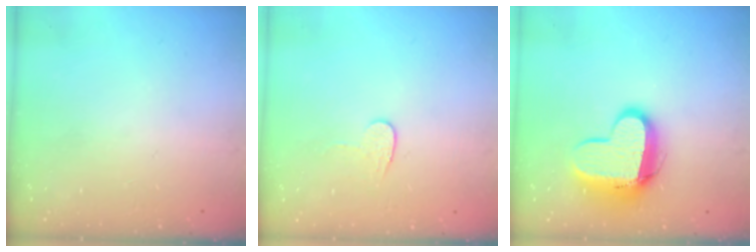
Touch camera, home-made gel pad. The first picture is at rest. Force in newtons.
{"total": 5.8, "press": 5.8, "slide": 0.3}
{"total": 12.1, "press": 12.0, "slide": 0.9}